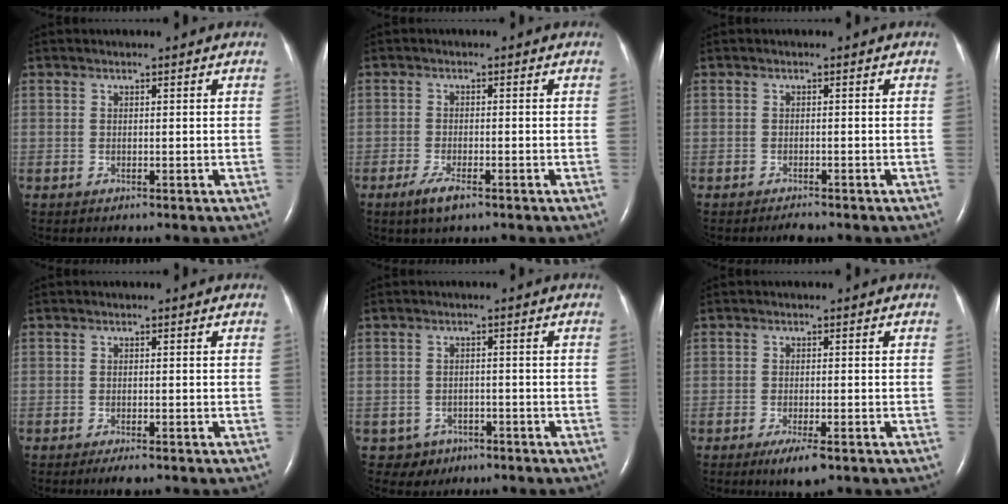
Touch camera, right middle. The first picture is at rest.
{"total": 3.4, "force": [-2.1, 0.8, 2.5], "torque": [-0.058, -0.006, -0.039]}
{"total": 1.3, "force": [-1.2, 0.2, 0.5], "torque": [-0.014, -0.004, -0.015]}
{"total": 2.1, "force": [-1.5, 0.4, 1.4], "torque": [-0.025, -0.005, -0.023]}
{"total": 3.2, "force": [-1.7, 2.7, 0.1], "torque": [0.000, 0.012, -0.019]}
{"total": 4.0, "force": [-2.4, 0.8, 3.1], "torque": [-0.057, -0.009, -0.037]}